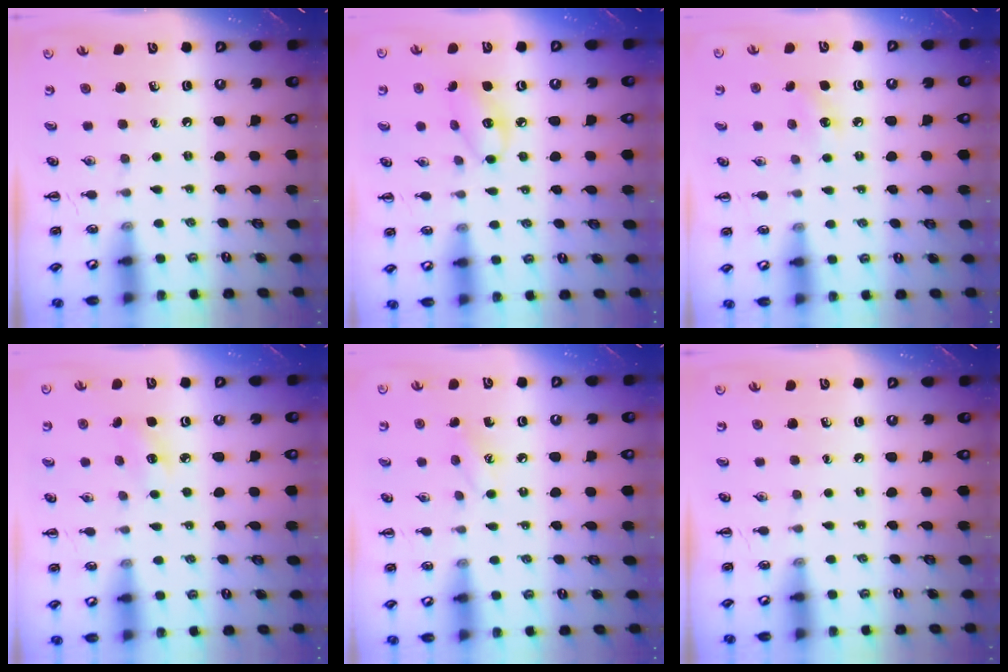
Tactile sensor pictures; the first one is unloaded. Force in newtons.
{"total": 6.4, "press": 6.4, "slide": 0.6}
{"total": 6.8, "press": 6.5, "slide": 2.1}
{"total": 5.0, "press": 4.8, "slide": 1.3}
{"total": 8.0, "press": 7.8, "slide": 2.0}
{"total": 0.0}